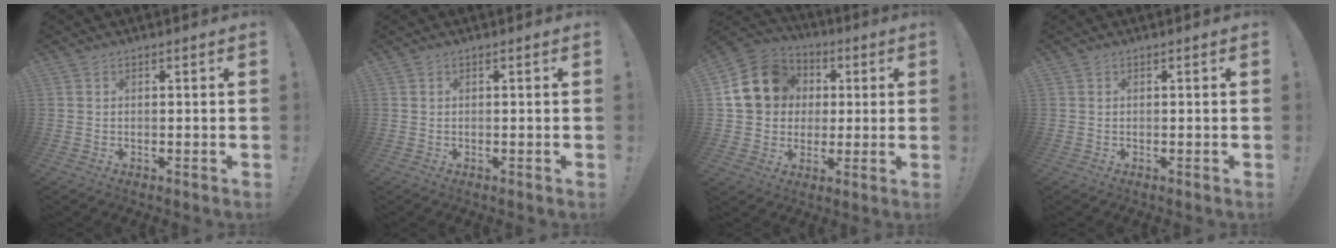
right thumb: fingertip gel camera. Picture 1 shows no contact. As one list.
[{"total": 0.0}, {"total": 15.6, "force": [3.3, 13.5, 7.1], "torque": [-0.100, 0.003, 0.074]}, {"total": 0.0}]